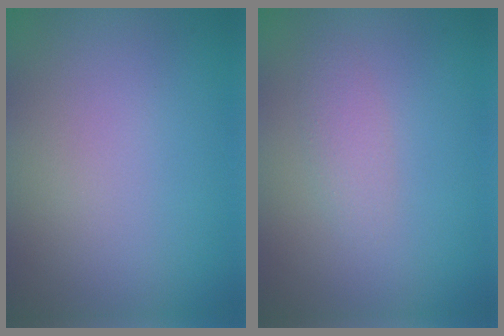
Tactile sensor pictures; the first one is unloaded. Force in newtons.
{"total": 1.4, "press": 1.4, "slide": 0.1}